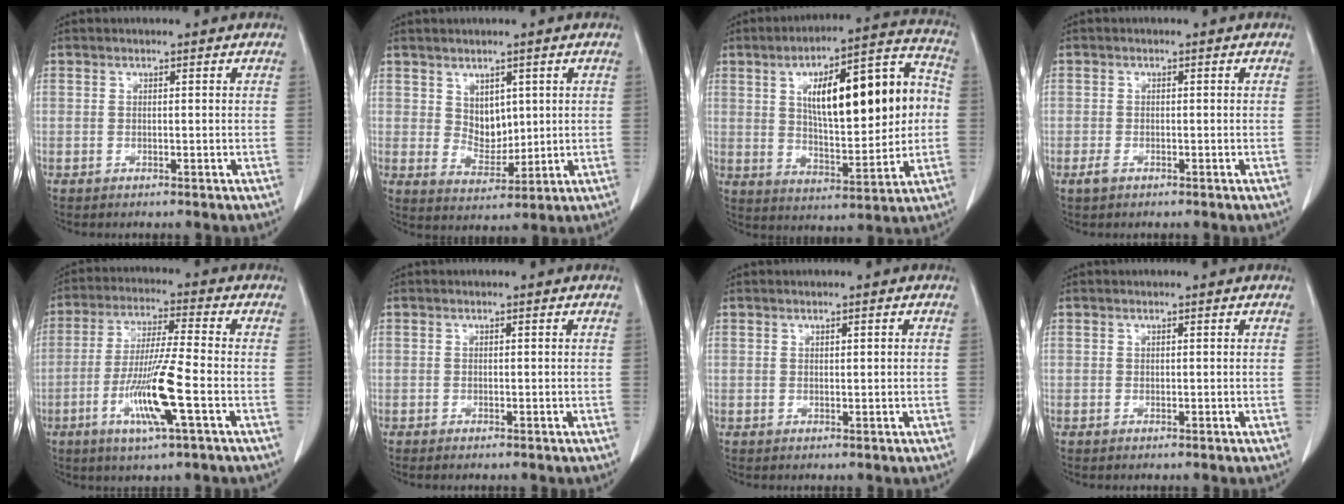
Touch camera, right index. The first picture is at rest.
{"total": 4.7, "force": [1.6, 3.3, 3.0], "torque": [-0.051, -0.004, 0.040]}
{"total": 19.9, "force": [3.0, 6.2, 18.7], "torque": [-0.283, 0.036, 0.052]}
{"total": 1.5, "force": [-0.9, 0.9, 0.8], "torque": [-0.020, 0.001, -0.013]}
{"total": 11.3, "force": [-3.9, -0.1, 10.6], "torque": [-0.210, -0.014, -0.075]}
{"total": 0.7, "force": [-0.6, 0.1, 0.4], "torque": [-0.012, -0.002, -0.008]}
{"total": 0.7, "force": [0.2, 0.2, 0.7], "torque": [-0.012, 0.002, 0.004]}
{"total": 0.0}